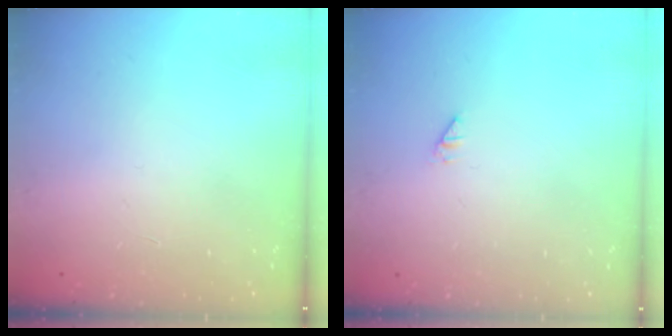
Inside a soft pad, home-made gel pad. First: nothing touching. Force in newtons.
{"total": 0.0}